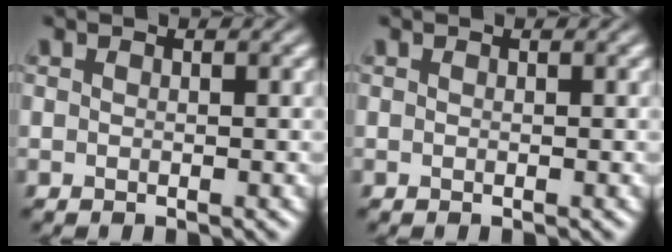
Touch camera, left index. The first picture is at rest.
{"total": 0.0}